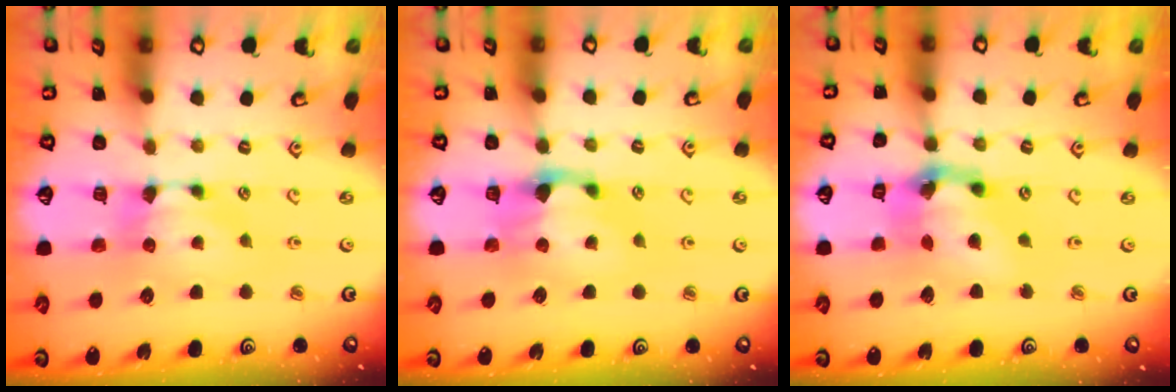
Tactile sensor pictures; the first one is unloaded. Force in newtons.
{"total": 1.7, "press": 1.2, "slide": 1.3}
{"total": 6.6, "press": 6.2, "slide": 2.4}